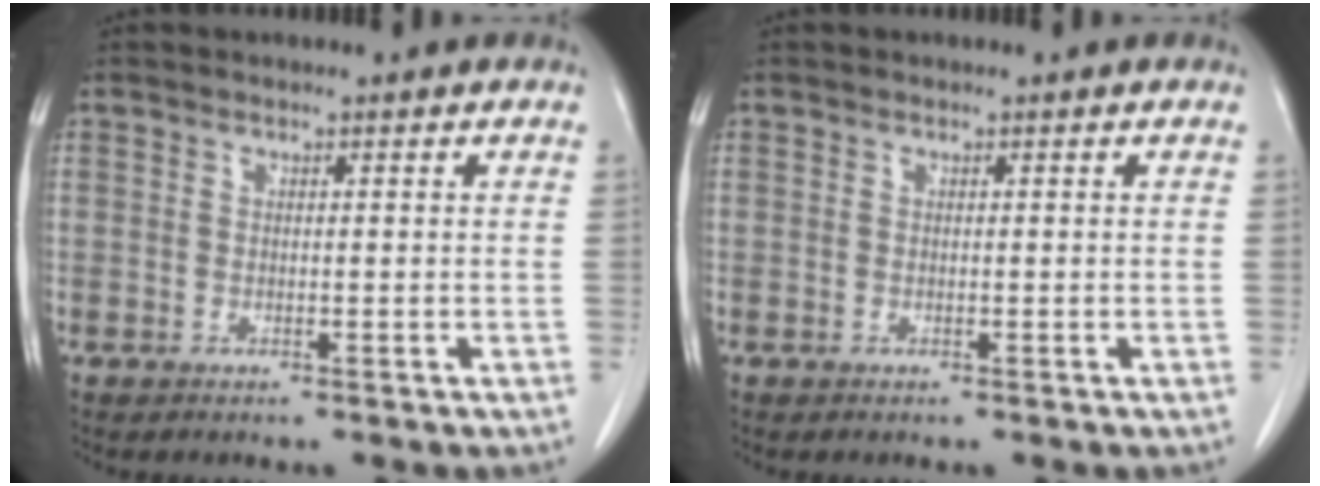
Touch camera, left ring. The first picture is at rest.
{"total": 0.0}